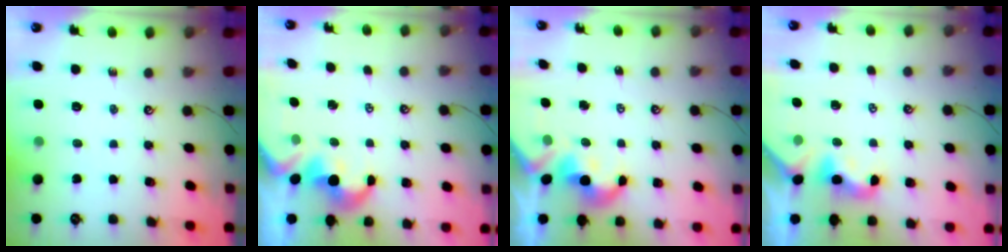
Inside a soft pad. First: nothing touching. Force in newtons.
{"total": 1.7, "press": 1.4, "slide": 0.9}
{"total": 3.8, "press": 3.8, "slide": 0.7}
{"total": 1.9, "press": 1.8, "slide": 0.5}